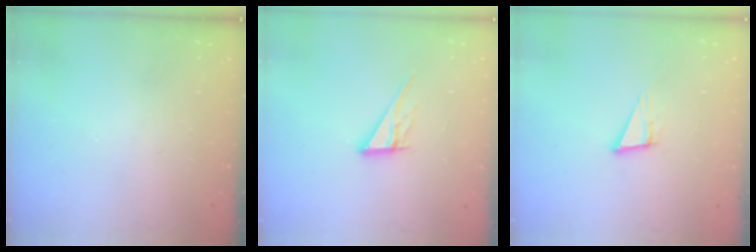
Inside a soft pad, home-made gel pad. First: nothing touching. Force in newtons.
{"total": 9.3, "press": 9.2, "slide": 0.9}
{"total": 7.7, "press": 7.0, "slide": 3.2}